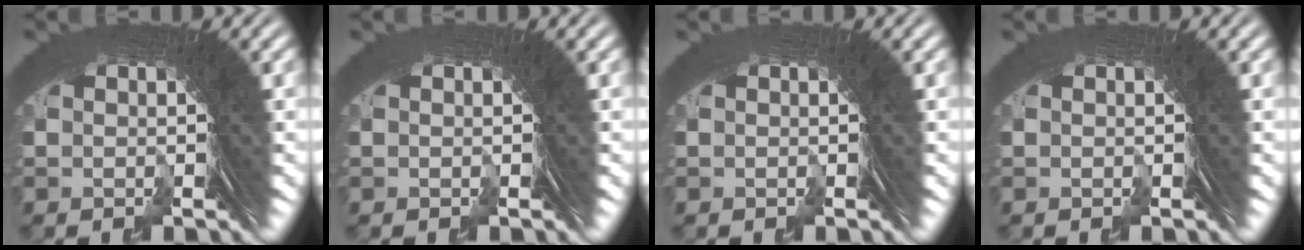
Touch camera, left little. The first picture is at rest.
{"total": 0.0}
{"total": 0.0}
{"total": 0.0}